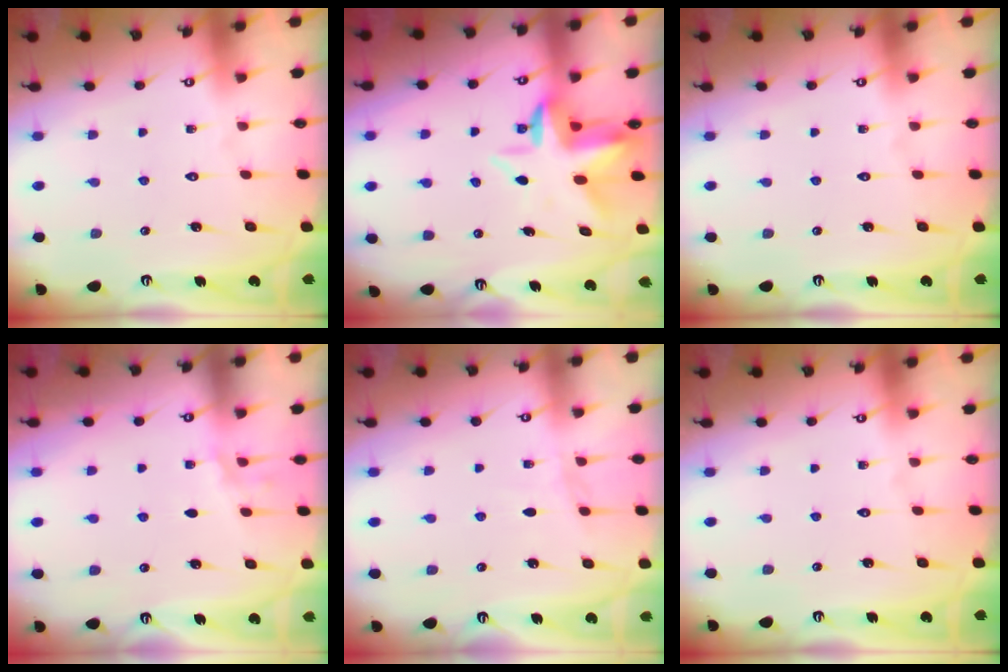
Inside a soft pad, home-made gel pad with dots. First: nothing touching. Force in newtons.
{"total": 5.8, "press": 5.7, "slide": 1.0}
{"total": 0.0}
{"total": 2.7, "press": 2.4, "slide": 1.4}
{"total": 3.4, "press": 3.4, "slide": 0.5}
{"total": 0.0}